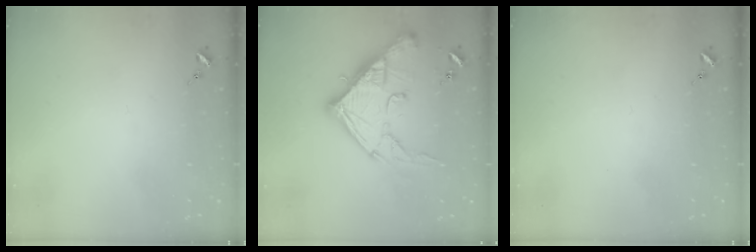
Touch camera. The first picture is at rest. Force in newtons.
{"total": 19.6, "press": 19.5, "slide": 2.0}
{"total": 0.0}